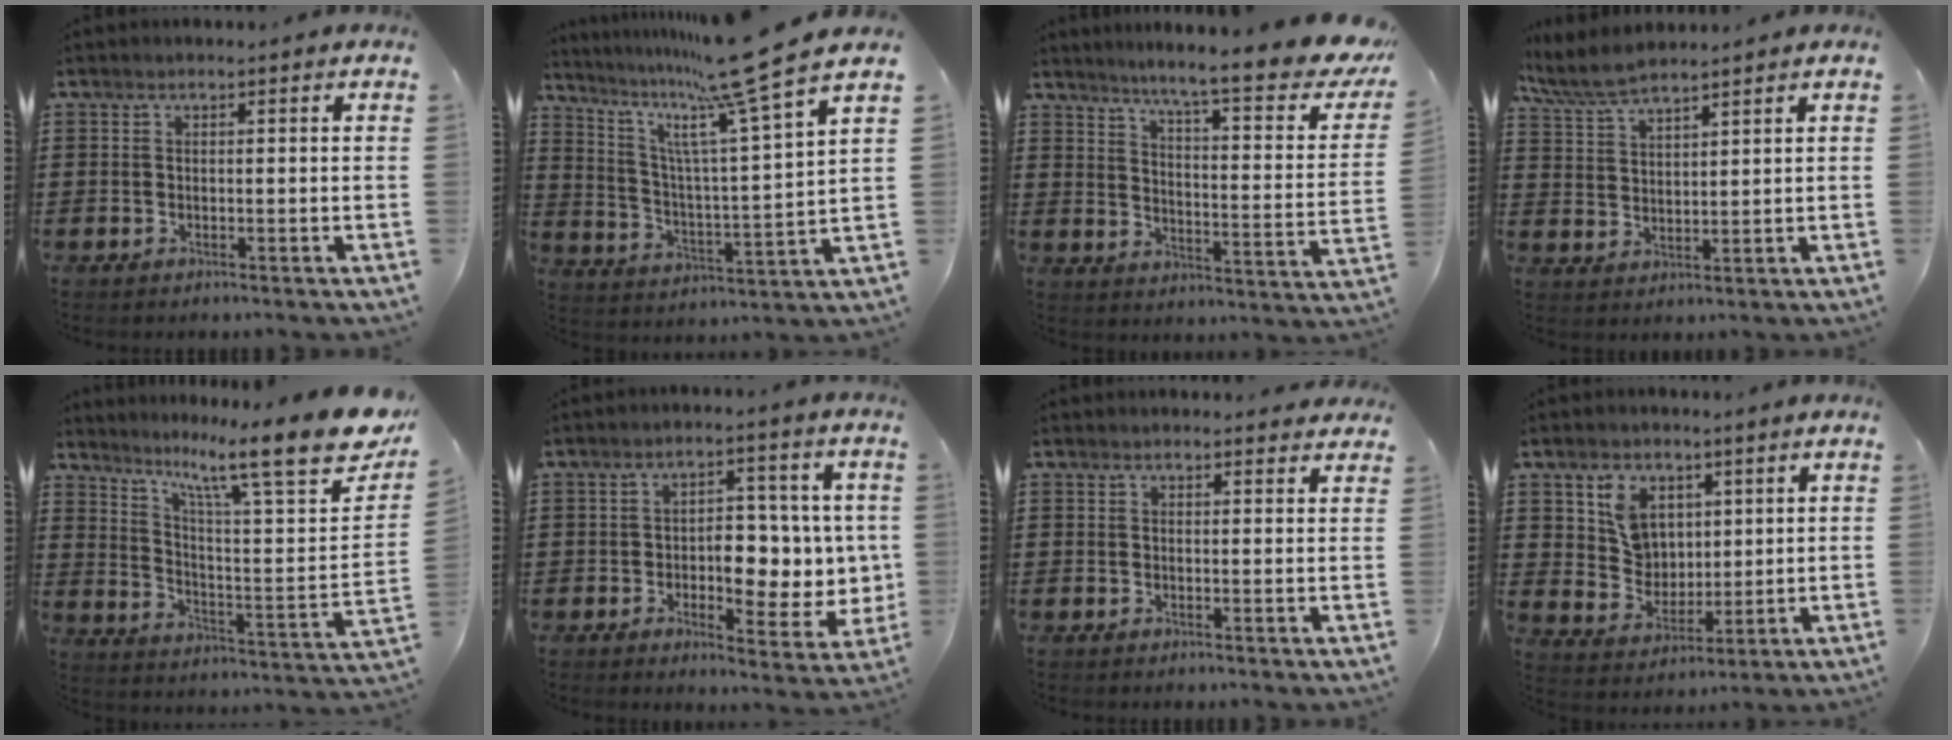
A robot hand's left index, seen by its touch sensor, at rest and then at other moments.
{"total": 12.1, "force": [9.6, -0.4, 7.4], "torque": [-0.156, -0.069, 0.146]}
{"total": 8.4, "force": [6.6, 0.0, 5.1], "torque": [-0.100, -0.053, 0.099]}
{"total": 5.4, "force": [4.8, 1.1, 2.2], "torque": [-0.058, -0.007, 0.089]}
{"total": 14.1, "force": [10.3, 0.9, 9.6], "torque": [-0.181, -0.077, 0.154]}
{"total": 7.4, "force": [-0.2, 3.9, 6.3], "torque": [-0.096, 0.000, -0.009]}
{"total": 1.3, "force": [1.2, 0.2, 0.0], "torque": [-0.003, 0.002, 0.024]}
{"total": 6.8, "force": [3.2, 5.4, 2.7], "torque": [-0.062, 0.011, 0.057]}